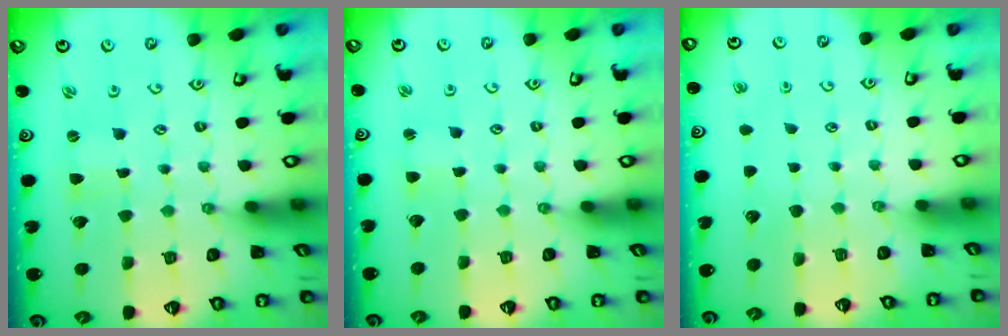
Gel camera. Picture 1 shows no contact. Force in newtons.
{"total": 1.8, "press": 1.8, "slide": 0.3}
{"total": 0.0}